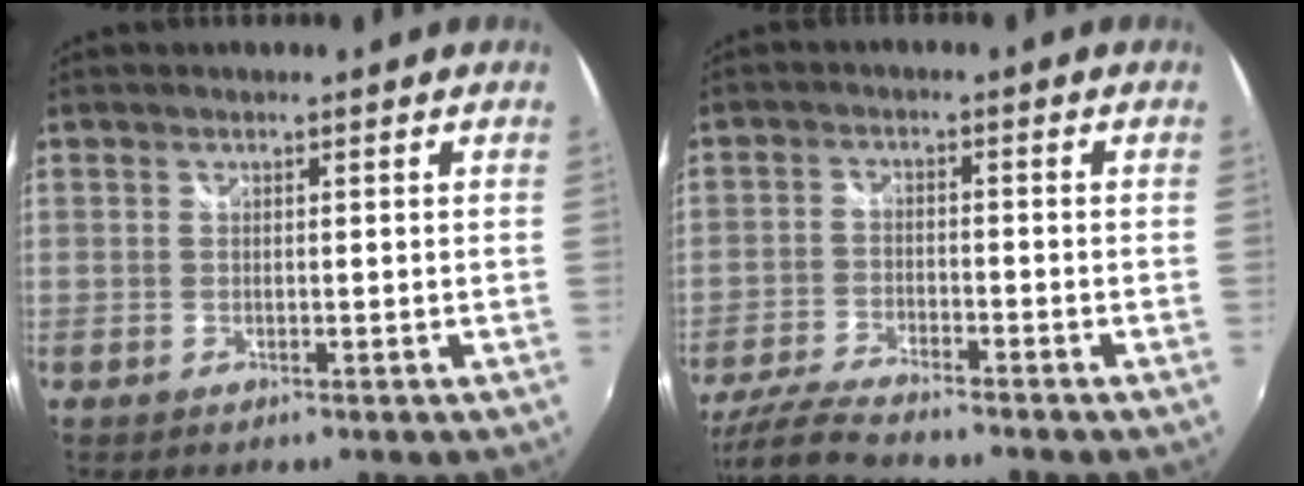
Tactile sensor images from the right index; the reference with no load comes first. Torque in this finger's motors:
{"motor_torque": [0.48, -0.41, 0.09, 0.03]}